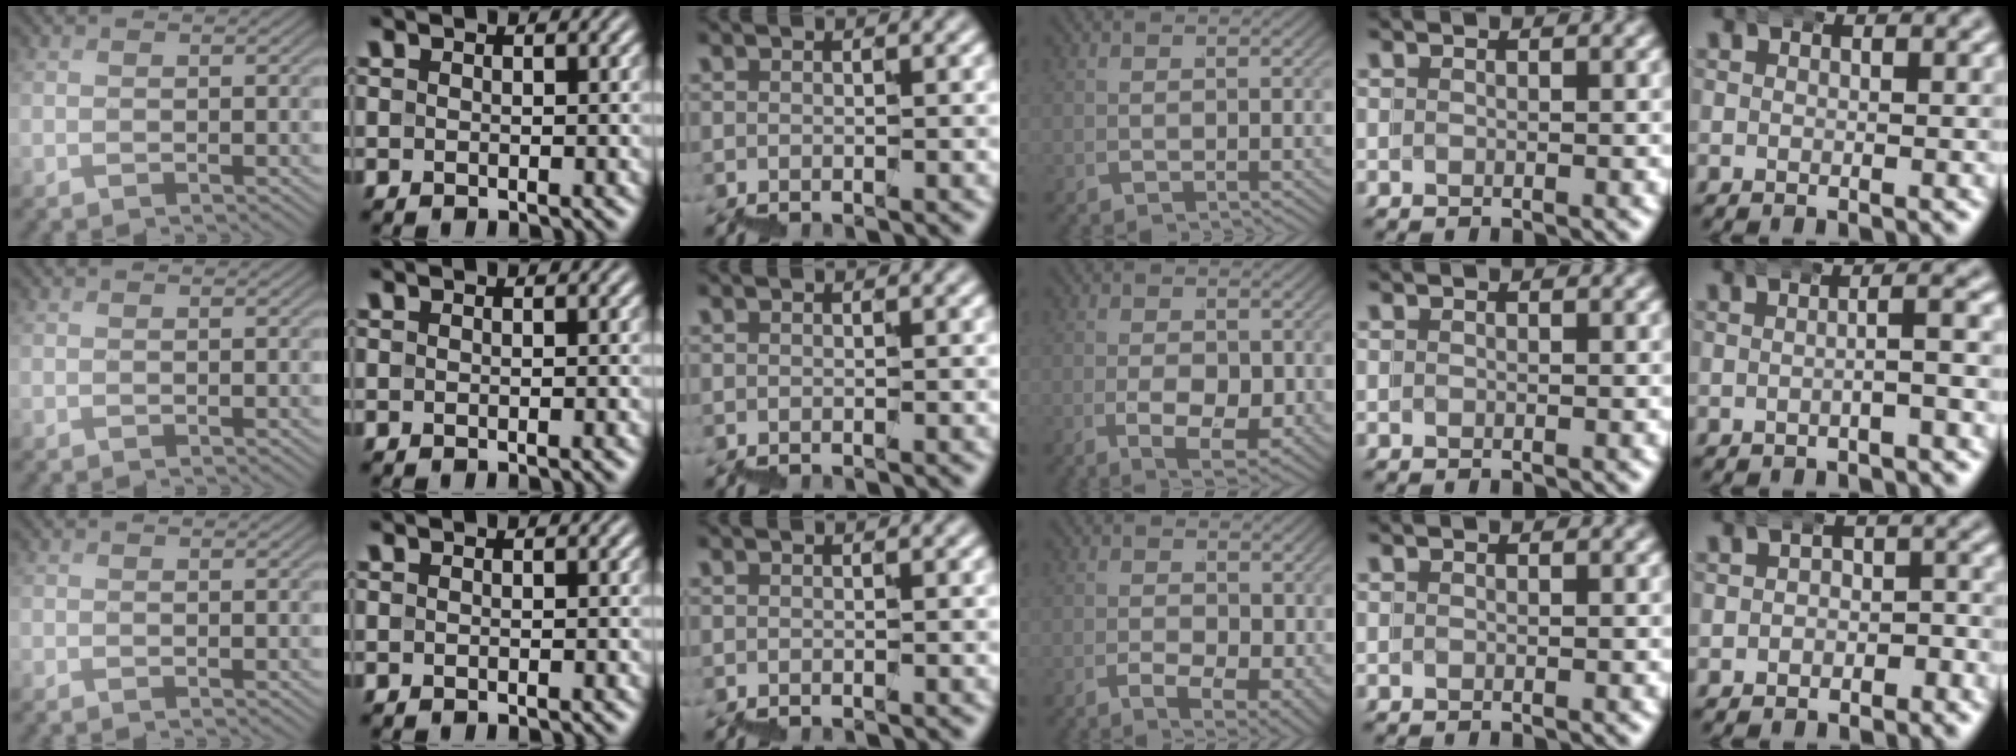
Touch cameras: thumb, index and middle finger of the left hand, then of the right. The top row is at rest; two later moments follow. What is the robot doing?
{"motion": "wrap", "object": "bubble wrap"}